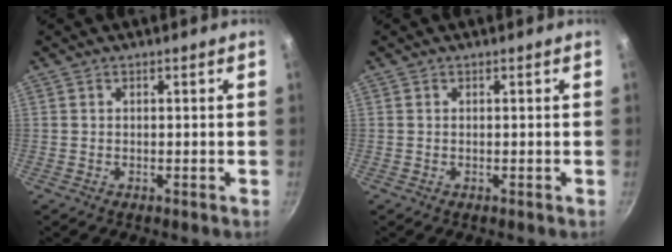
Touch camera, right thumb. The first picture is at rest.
{"total": 0.0}